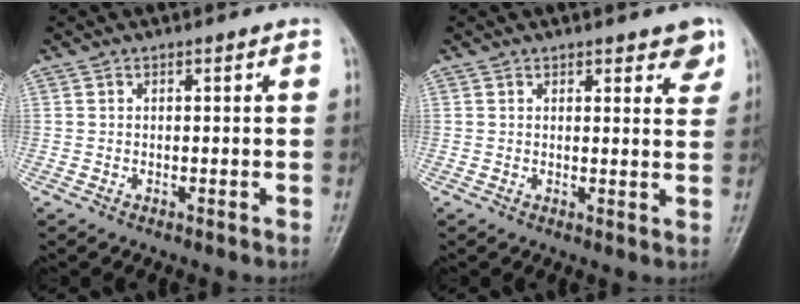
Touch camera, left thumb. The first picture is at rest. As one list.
[{"total": 4.5, "force": [2.9, 1.7, 2.9], "torque": [-0.012, -0.015, 0.033]}]